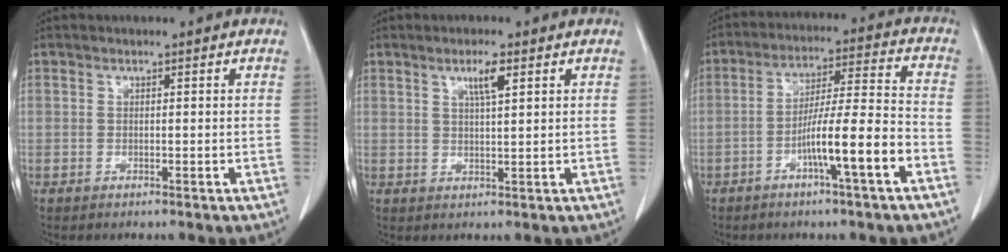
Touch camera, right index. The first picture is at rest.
{"total": 3.4, "force": [1.7, 0.2, 3.0], "torque": [-0.053, 0.000, 0.030]}
{"total": 10.8, "force": [-4.7, -0.1, 9.8], "torque": [-0.167, 0.011, -0.081]}